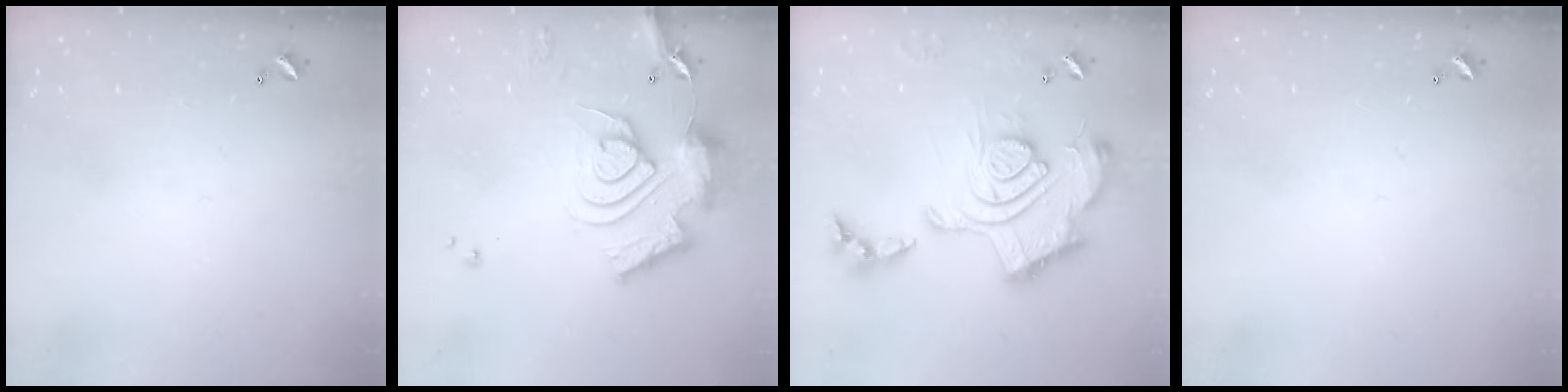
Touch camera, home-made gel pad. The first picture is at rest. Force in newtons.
{"total": 15.8, "press": 15.8, "slide": 1.0}
{"total": 2.5, "press": 1.9, "slide": 1.7}
{"total": 0.0}